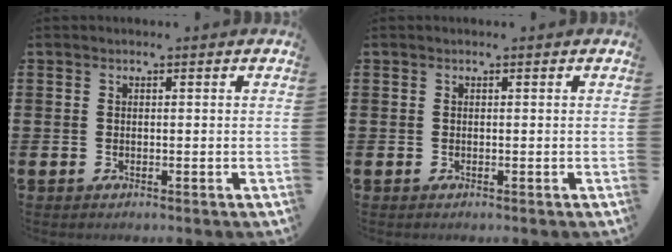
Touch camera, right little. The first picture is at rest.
{"total": 0.0}